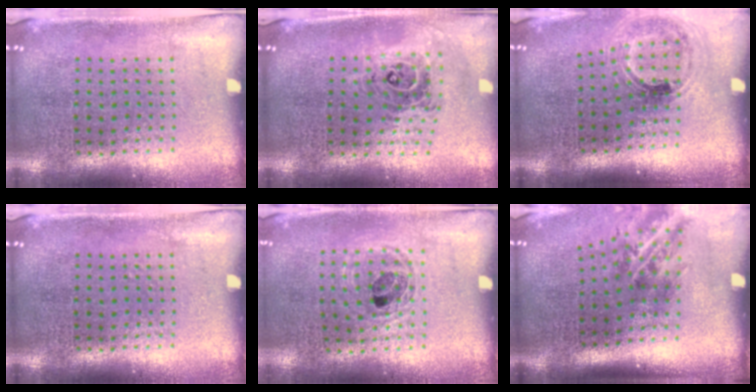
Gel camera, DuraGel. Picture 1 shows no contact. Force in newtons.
{"total": 0.9, "press": 0.9, "slide": 0.2}
{"total": 1.1, "press": 1.1, "slide": 0.3}
{"total": 0.0}
{"total": 1.0, "press": 0.9, "slide": 0.3}
{"total": 2.0, "press": 1.3, "slide": 1.5}